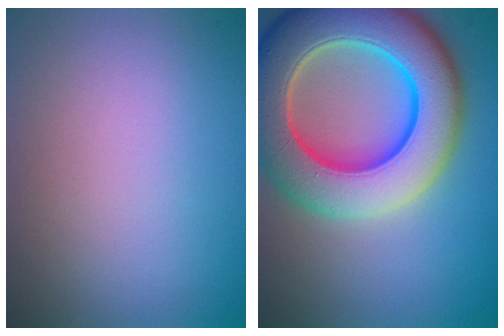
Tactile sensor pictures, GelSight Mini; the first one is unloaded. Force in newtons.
{"total": 13.2, "press": 13.2, "slide": 0.6}